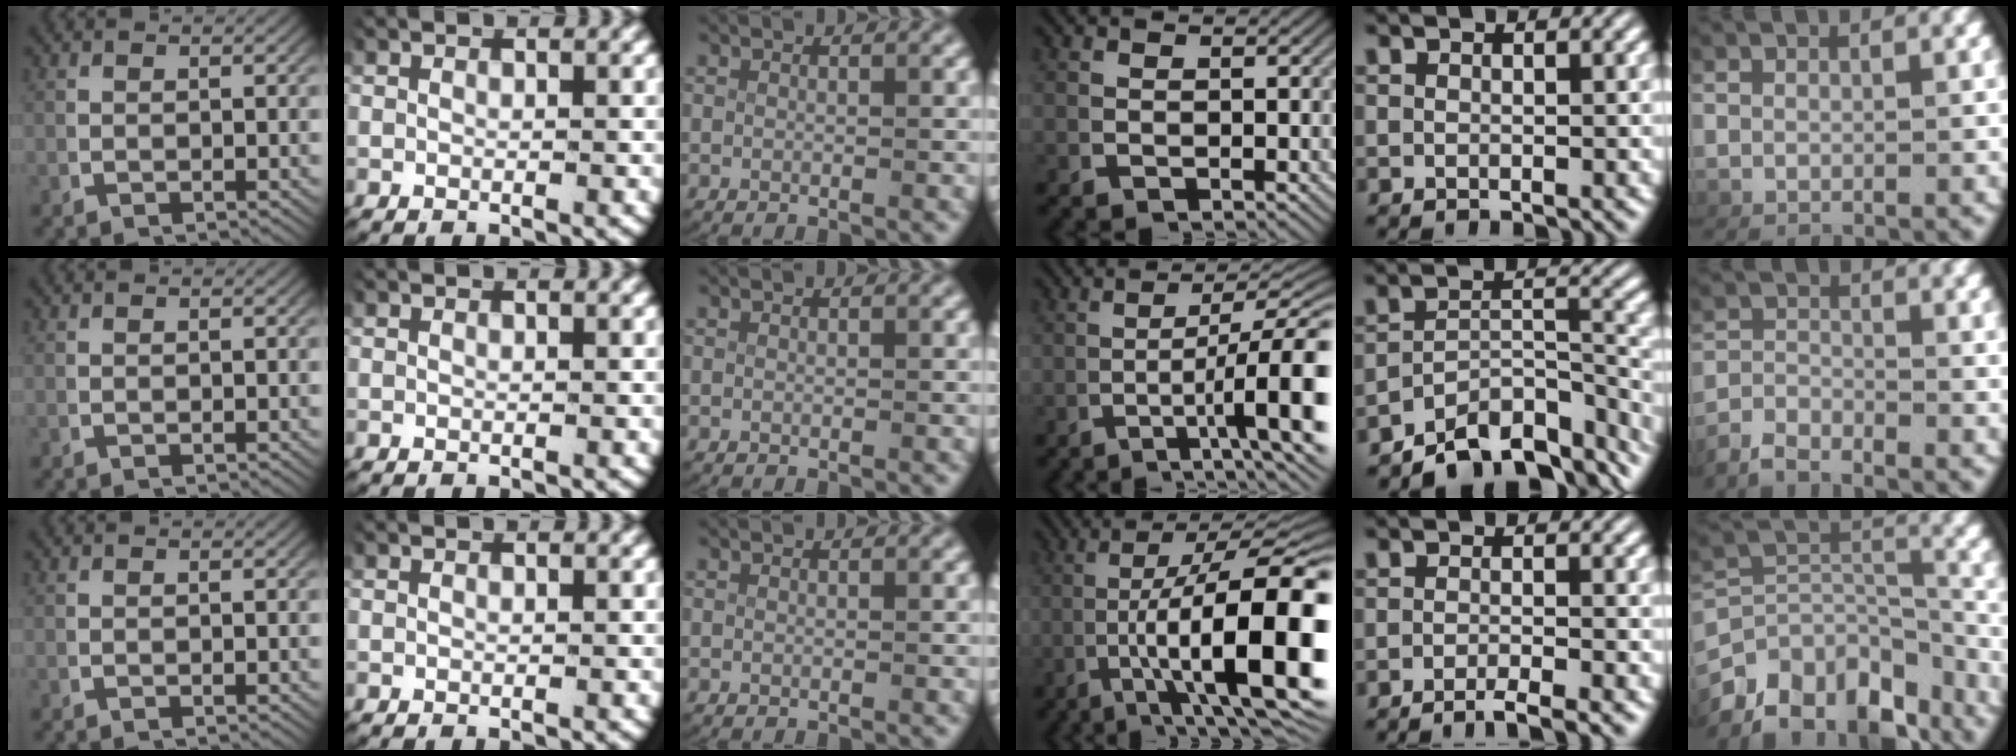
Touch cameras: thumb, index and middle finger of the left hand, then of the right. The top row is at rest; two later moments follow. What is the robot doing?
{"motion": "lift_and_place", "object": "router"}